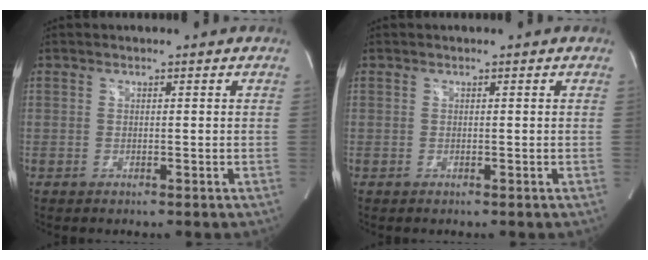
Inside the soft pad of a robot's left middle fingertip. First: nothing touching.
{"total": 0.0}